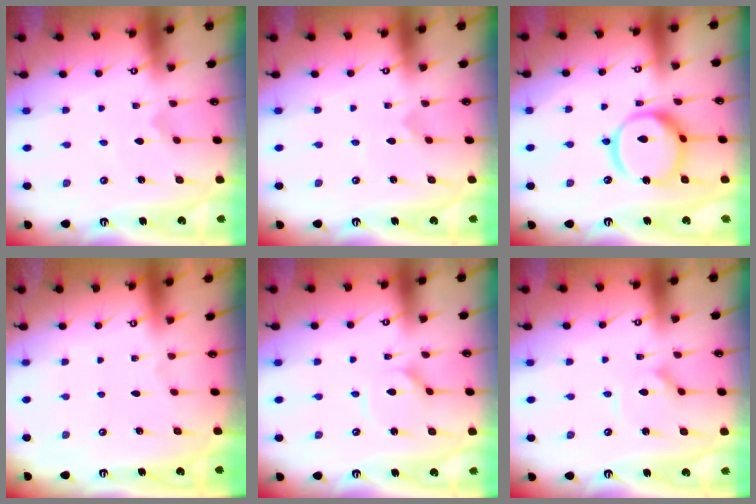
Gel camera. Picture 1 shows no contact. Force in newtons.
{"total": 0.7, "press": 0.7, "slide": 0.0}
{"total": 15.0, "press": 14.9, "slide": 1.4}
{"total": 0.0}
{"total": 2.4, "press": 2.4, "slide": 0.3}
{"total": 1.8, "press": 1.7, "slide": 0.2}